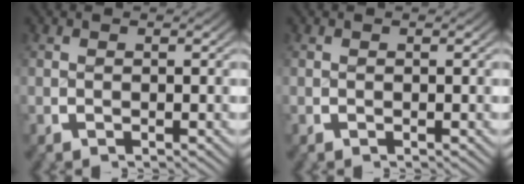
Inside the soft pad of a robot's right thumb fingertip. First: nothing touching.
{"total": 0.0}